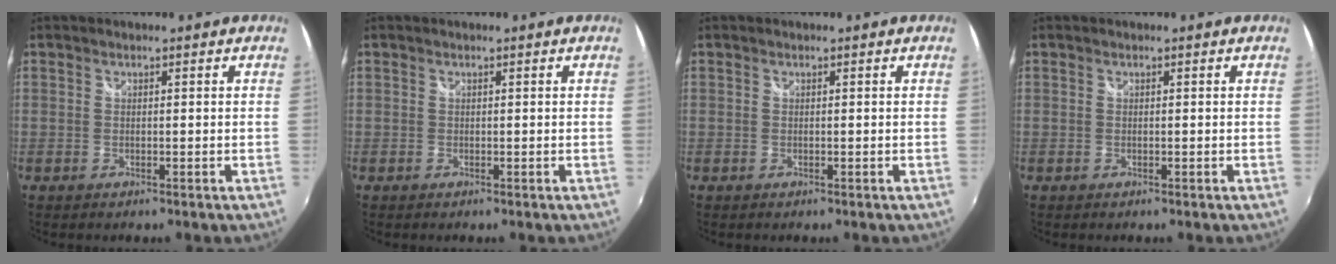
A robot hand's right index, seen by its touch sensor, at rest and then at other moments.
{"total": 0.0}
{"total": 0.0}
{"total": 0.0}